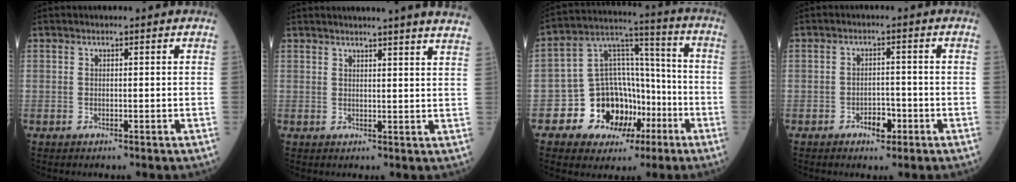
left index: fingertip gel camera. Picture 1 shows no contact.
{"total": 12.1, "force": [11.2, -1.1, 4.5], "torque": [-0.058, -0.040, 0.111]}
{"total": 13.1, "force": [-5.2, 10.0, 6.6], "torque": [-0.114, 0.034, -0.077]}
{"total": 3.0, "force": [-1.6, 1.6, 2.0], "torque": [-0.030, 0.004, -0.023]}